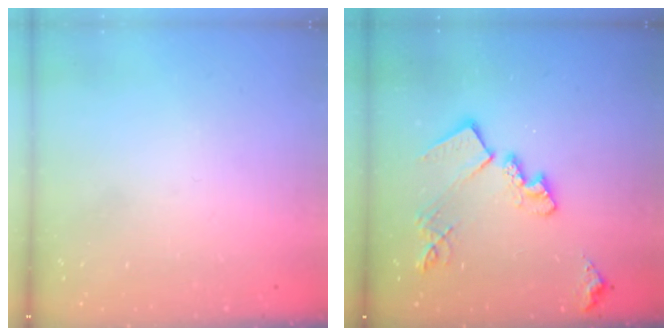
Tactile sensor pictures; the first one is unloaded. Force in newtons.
{"total": 17.4, "press": 17.4, "slide": 1.1}